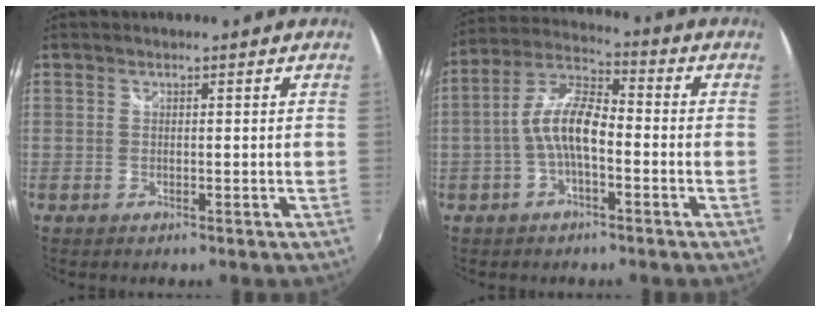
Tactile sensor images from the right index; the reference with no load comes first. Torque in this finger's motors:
{"motor_torque": [1.44, -0.39, 0.76, 0.17]}